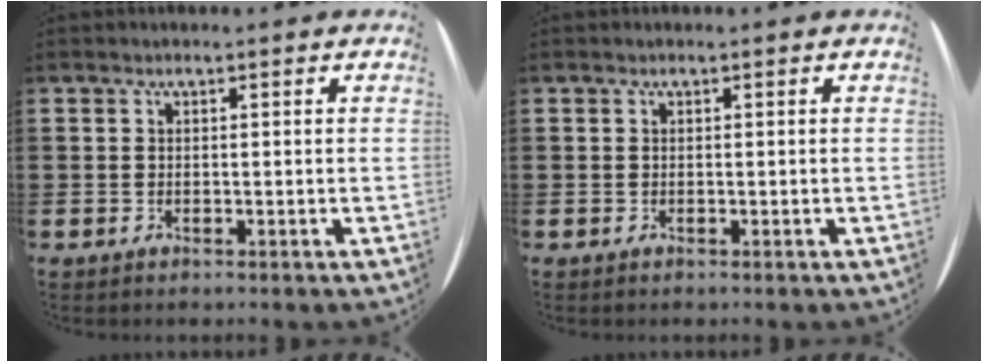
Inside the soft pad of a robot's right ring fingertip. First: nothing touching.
{"total": 0.0}